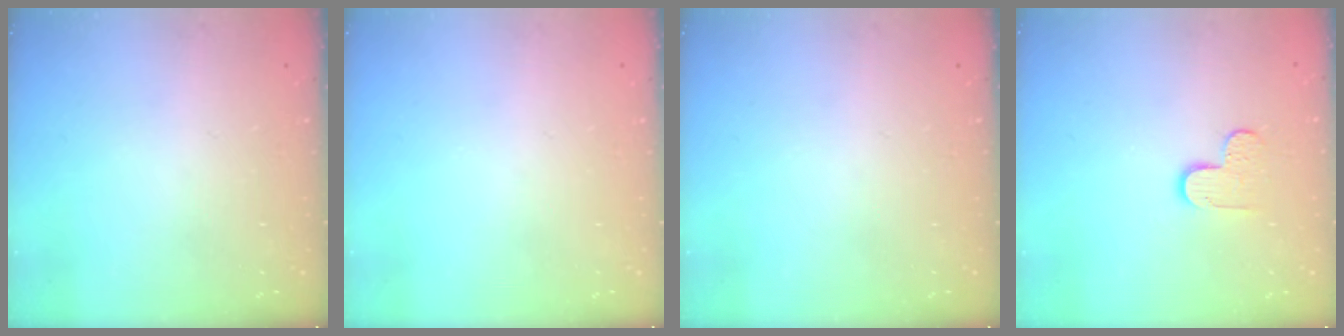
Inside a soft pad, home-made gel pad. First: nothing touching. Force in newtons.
{"total": 0.0}
{"total": 0.0}
{"total": 4.9, "press": 4.9, "slide": 0.2}